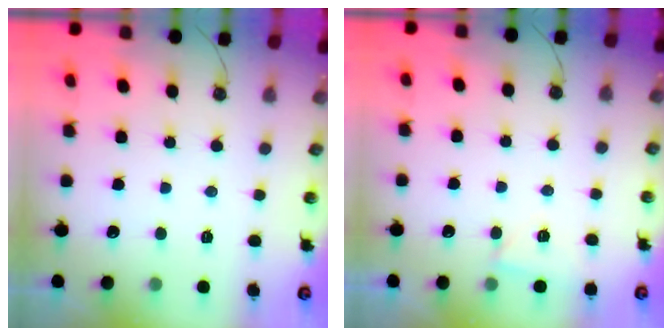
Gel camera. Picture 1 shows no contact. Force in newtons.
{"total": 3.9, "press": 1.7, "slide": 3.5}